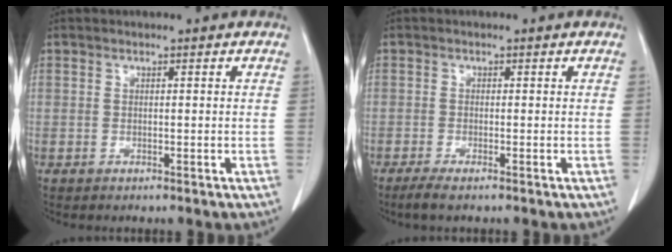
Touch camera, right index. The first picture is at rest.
{"total": 2.3, "force": [-1.7, 0.2, 1.5], "torque": [-0.032, -0.007, -0.032]}